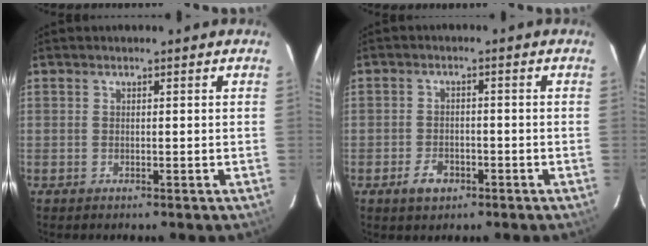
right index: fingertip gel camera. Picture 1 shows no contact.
{"total": 4.2, "force": [-2.4, 2.8, 2.1], "torque": [-0.047, 0.004, -0.036]}